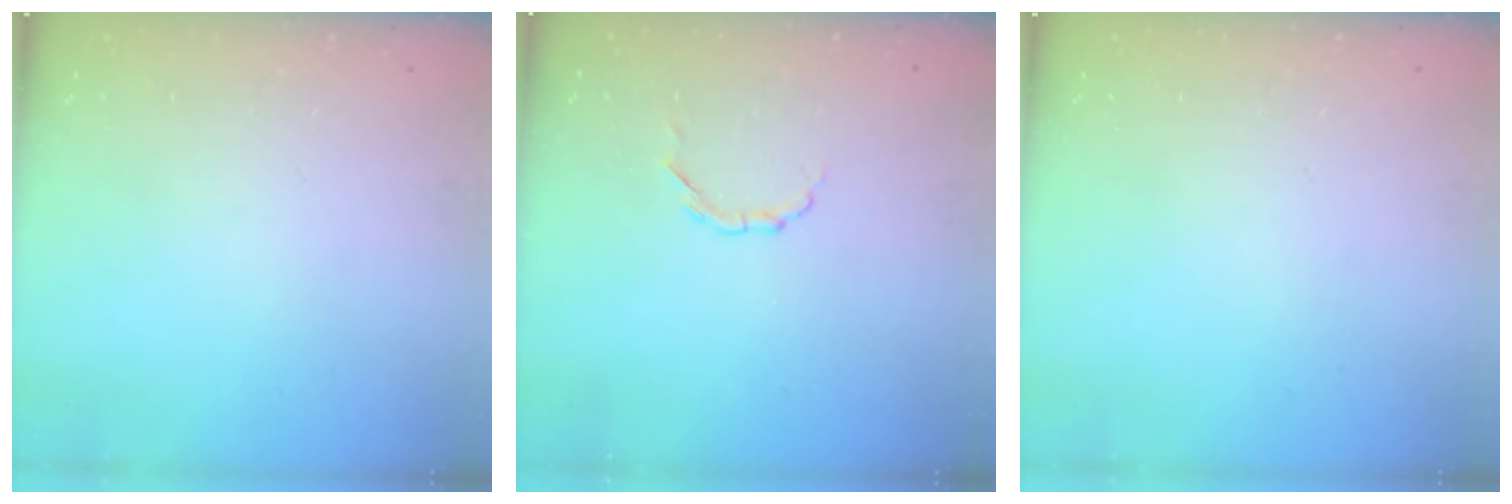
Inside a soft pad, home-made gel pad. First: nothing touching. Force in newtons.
{"total": 2.9, "press": 2.7, "slide": 1.1}
{"total": 0.0}